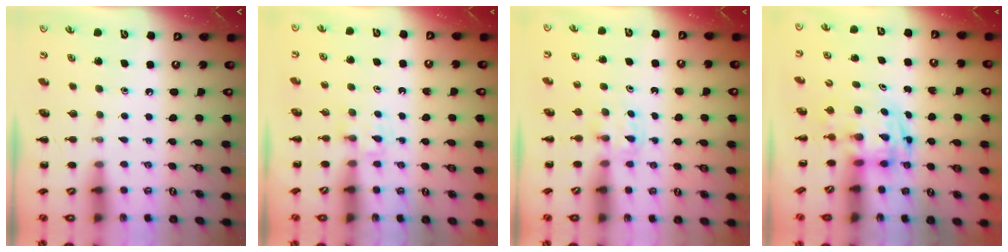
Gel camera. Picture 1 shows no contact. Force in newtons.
{"total": 3.7, "press": 3.5, "slide": 1.1}
{"total": 2.7, "press": 2.5, "slide": 1.0}
{"total": 2.7, "press": 2.7, "slide": 0.5}